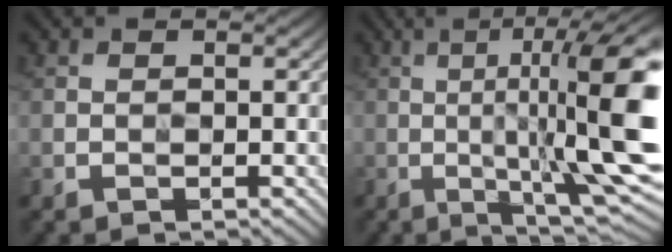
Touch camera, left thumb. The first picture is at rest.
{"total": 17.0, "force": [-0.4, 4.1, 16.5], "torque": [-0.221, 0.018, -0.002]}